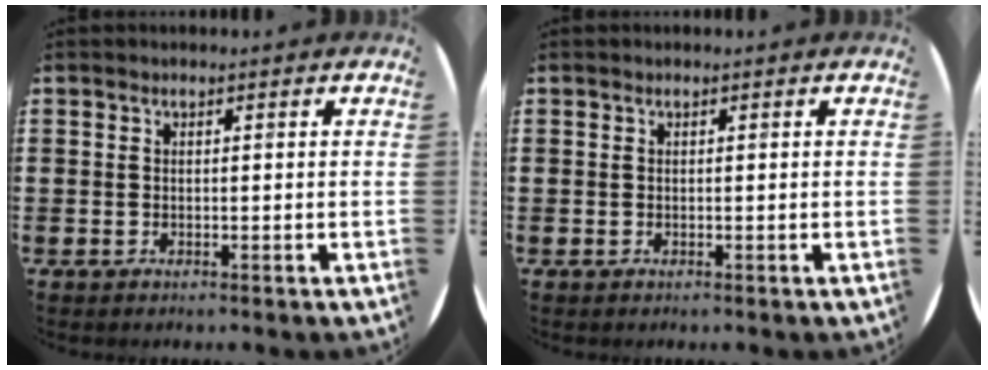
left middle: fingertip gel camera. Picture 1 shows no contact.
{"total": 0.0}